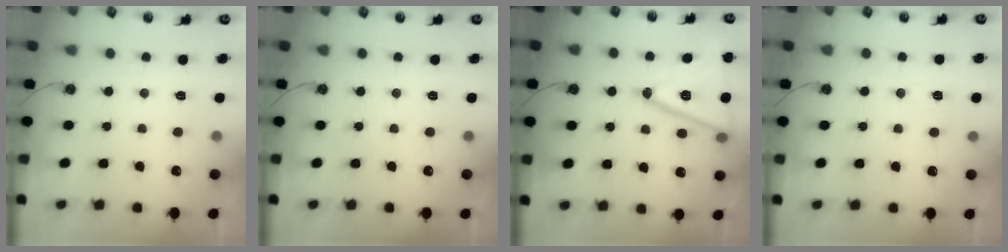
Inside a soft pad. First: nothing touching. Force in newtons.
{"total": 0.0}
{"total": 17.0, "press": 16.6, "slide": 3.4}
{"total": 6.0, "press": 4.0, "slide": 4.4}